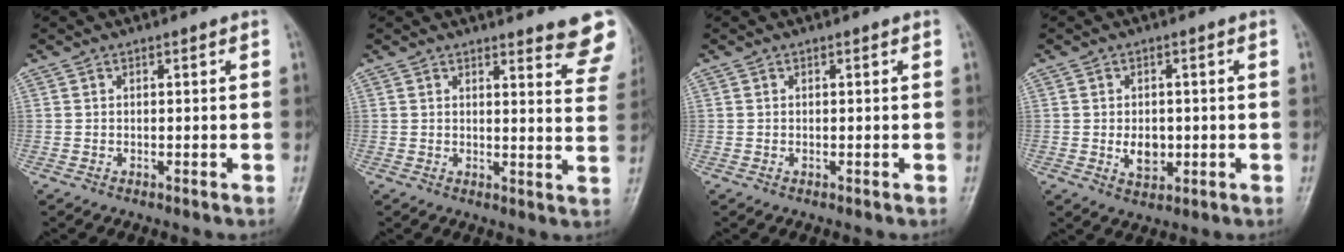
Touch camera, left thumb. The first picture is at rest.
{"total": 9.7, "force": [8.6, 1.7, 4.1], "torque": [-0.017, -0.058, 0.078]}
{"total": 0.0}
{"total": 4.6, "force": [-0.5, 3.3, 3.2], "torque": [-0.035, -0.001, -0.001]}